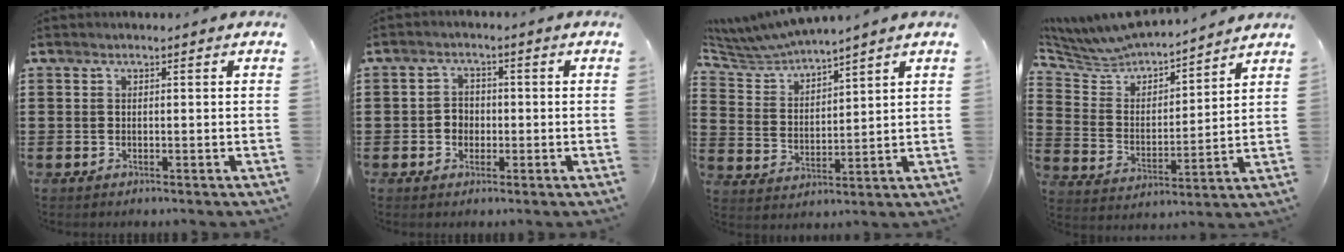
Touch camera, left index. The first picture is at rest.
{"total": 2.5, "force": [-0.7, 2.2, 0.8], "torque": [-0.024, 0.005, -0.019]}
{"total": 4.7, "force": [4.7, 0.3, 0.7], "torque": [-0.041, -0.025, 0.079]}
{"total": 5.6, "force": [5.5, 1.0, 0.2], "torque": [-0.042, -0.046, 0.089]}